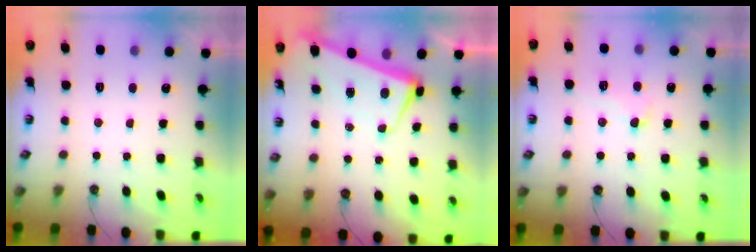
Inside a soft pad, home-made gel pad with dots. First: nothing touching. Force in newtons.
{"total": 2.1, "press": 2.0, "slide": 0.7}
{"total": 1.2, "press": 0.9, "slide": 0.8}